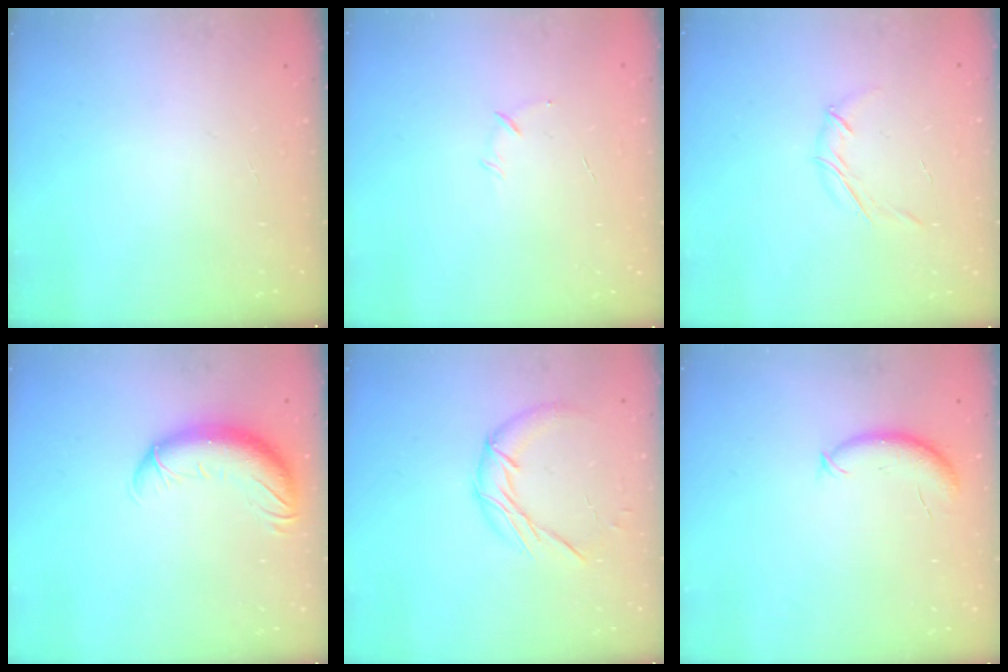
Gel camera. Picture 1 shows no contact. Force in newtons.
{"total": 5.0, "press": 4.8, "slide": 1.3}
{"total": 5.1, "press": 5.0, "slide": 1.1}
{"total": 12.3, "press": 11.9, "slide": 3.1}
{"total": 9.9, "press": 9.9, "slide": 0.3}
{"total": 8.0, "press": 7.9, "slide": 1.3}